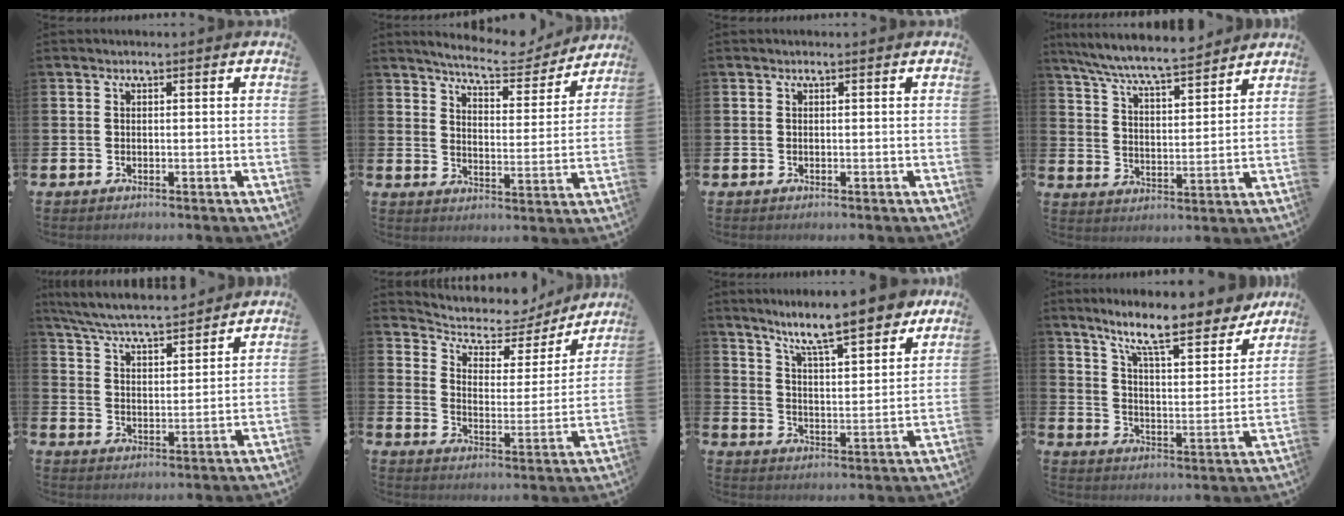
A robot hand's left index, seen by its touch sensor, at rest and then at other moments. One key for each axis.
{"total": 6.9, "fx": 6.6, "fy": 1.0, "fz": 1.9, "tx": -0.052, "ty": -0.042, "tz": 0.113}
{"total": 0.0}
{"total": 7.7, "fx": 7.3, "fy": 0.4, "fz": 2.3, "tx": -0.078, "ty": -0.045, "tz": 0.131}
{"total": 6.6, "fx": 6.4, "fy": 0.4, "fz": 1.5, "tx": -0.060, "ty": -0.039, "tz": 0.114}
{"total": 6.0, "fx": 5.3, "fy": 2.5, "fz": 1.3, "tx": -0.054, "ty": -0.043, "tz": 0.085}
{"total": 9.7, "fx": 8.3, "fy": 1.2, "fz": 4.7, "tx": -0.101, "ty": -0.051, "tz": 0.138}
{"total": 10.8, "fx": 9.3, "fy": 2.0, "fz": 5.1, "tx": -0.115, "ty": -0.058, "tz": 0.157}